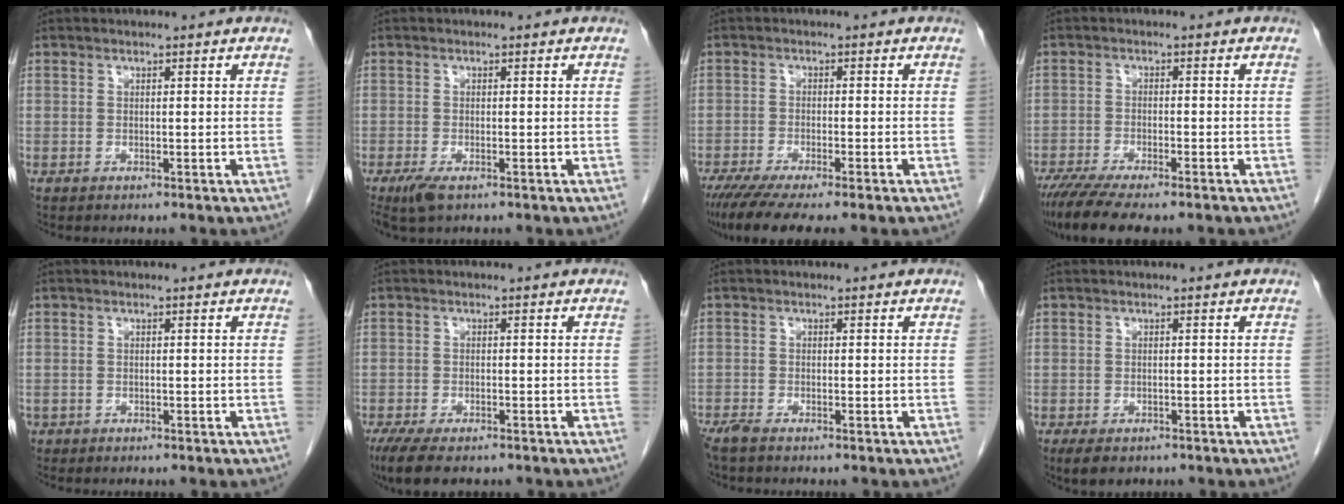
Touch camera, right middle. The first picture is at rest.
{"total": 3.1, "force": [-1.8, 0.9, 2.3], "torque": [-0.053, -0.009, -0.031]}
{"total": 8.9, "force": [-6.9, 0.7, 5.6], "torque": [-0.084, -0.020, -0.110]}
{"total": 9.4, "force": [-7.5, 1.5, 5.4], "torque": [-0.084, -0.016, -0.118]}
{"total": 0.5, "force": [-0.2, 0.5, 0.0], "torque": [-0.003, 0.003, -0.002]}
{"total": 7.1, "force": [-5.3, 2.3, 4.2], "torque": [-0.071, -0.015, -0.084]}
{"total": 2.2, "force": [-1.8, 0.3, 1.2], "torque": [-0.028, -0.008, -0.038]}
{"total": 3.9, "force": [-2.7, 1.9, 2.0], "torque": [-0.032, -0.006, -0.037]}